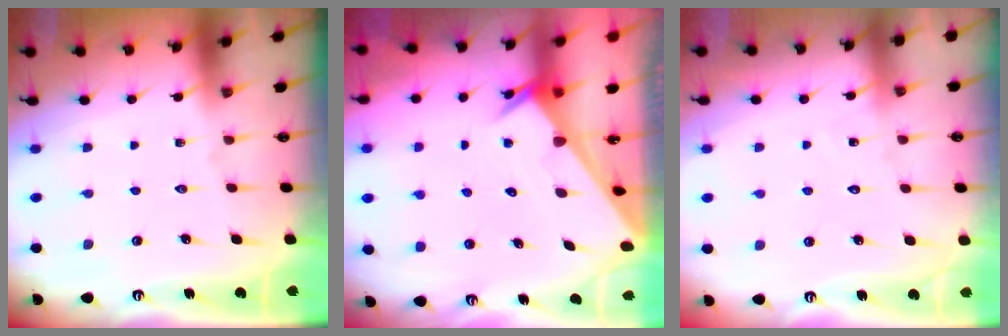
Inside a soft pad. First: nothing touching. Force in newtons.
{"total": 3.4, "press": 3.4, "slide": 0.3}
{"total": 7.1, "press": 7.1, "slide": 0.5}